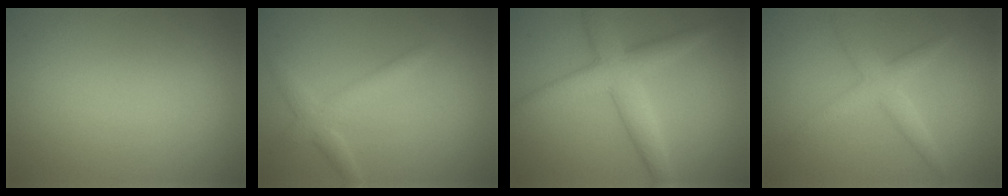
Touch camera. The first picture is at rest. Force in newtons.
{"total": 2.6, "press": 2.6, "slide": 0.1}
{"total": 4.7, "press": 4.7, "slide": 0.1}
{"total": 2.9, "press": 2.9, "slide": 0.0}